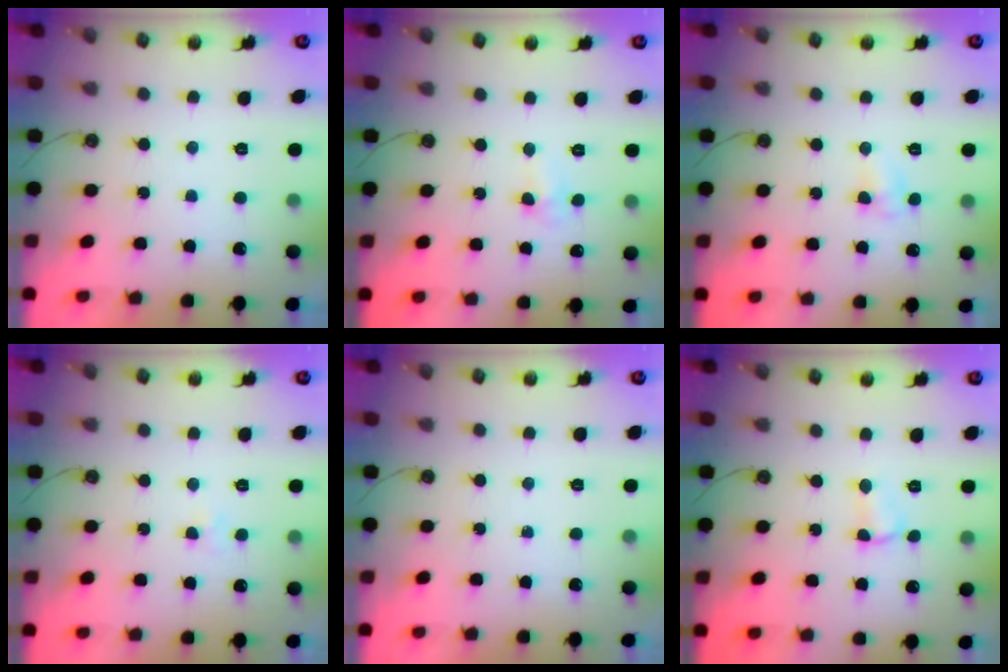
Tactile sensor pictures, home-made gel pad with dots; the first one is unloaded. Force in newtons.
{"total": 3.8, "press": 3.7, "slide": 0.6}
{"total": 3.0, "press": 3.0, "slide": 0.4}
{"total": 1.9, "press": 1.8, "slide": 0.4}
{"total": 0.0}
{"total": 3.6, "press": 3.5, "slide": 0.5}